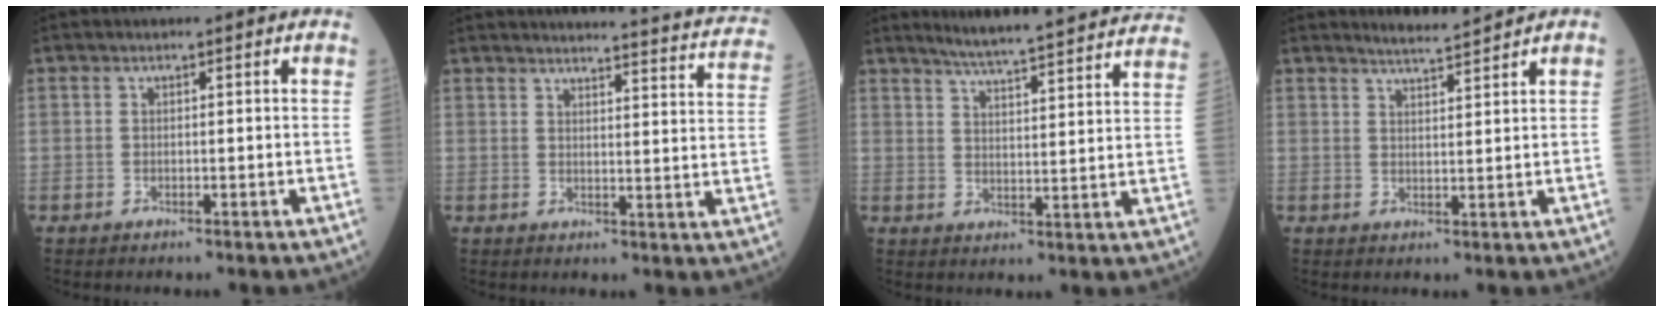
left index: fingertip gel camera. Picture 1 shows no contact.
{"total": 18.6, "force": [18.0, 0.8, 4.9], "torque": [-0.057, -0.072, 0.188]}
{"total": 23.2, "force": [21.8, 0.5, 8.1], "torque": [-0.119, -0.043, 0.265]}
{"total": 3.2, "force": [3.1, -0.6, 0.4], "torque": [-0.010, 0.000, 0.055]}